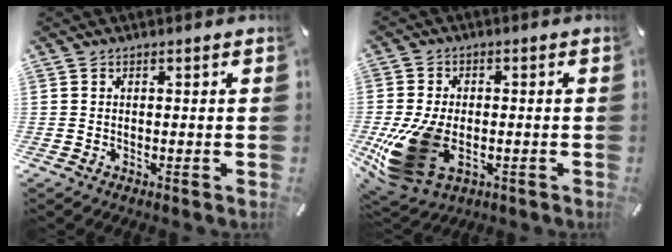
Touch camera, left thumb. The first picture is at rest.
{"total": 16.4, "force": [-4.0, 10.8, 11.7], "torque": [-0.245, 0.001, -0.063]}